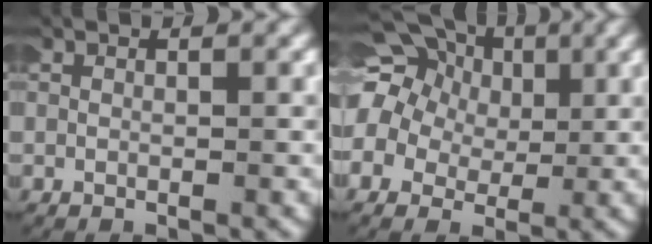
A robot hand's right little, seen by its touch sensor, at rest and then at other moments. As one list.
[{"total": 12.6, "force": [4.8, 10.3, 5.5], "torque": [-0.146, 0.008, 0.059]}]